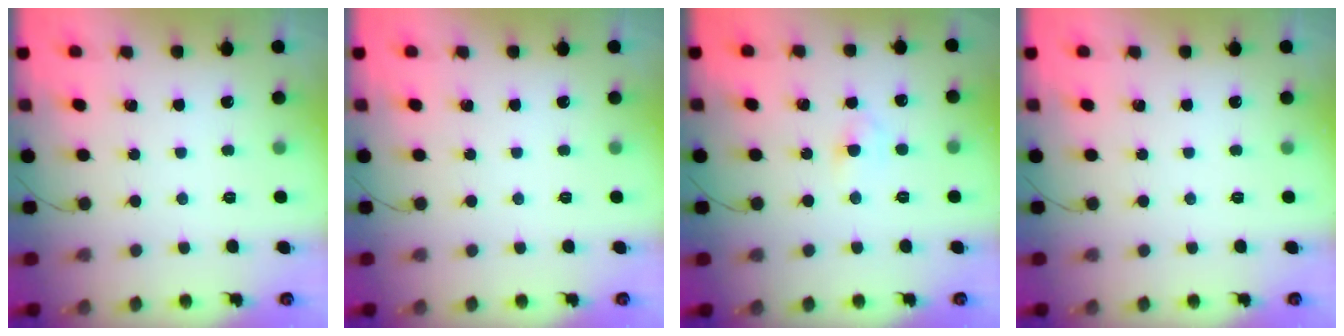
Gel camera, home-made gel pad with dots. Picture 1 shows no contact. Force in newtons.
{"total": 0.0}
{"total": 2.8, "press": 2.6, "slide": 1.0}
{"total": 0.0}